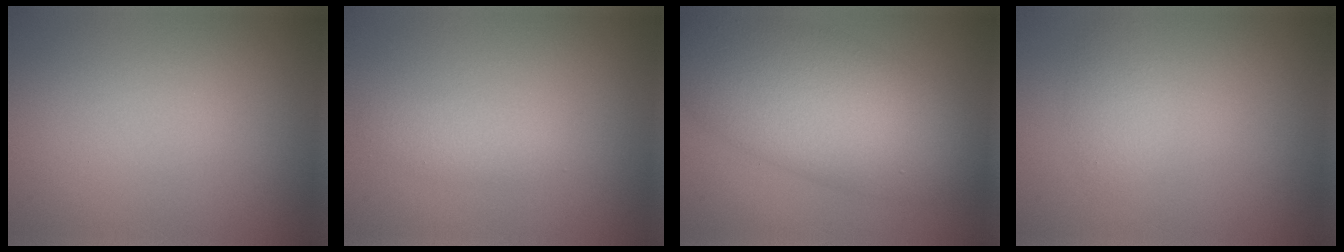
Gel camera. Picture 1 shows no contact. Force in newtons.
{"total": 1.7, "press": 1.7, "slide": 0.1}
{"total": 10.5, "press": 10.5, "slide": 0.6}
{"total": 1.5, "press": 1.5, "slide": 0.1}